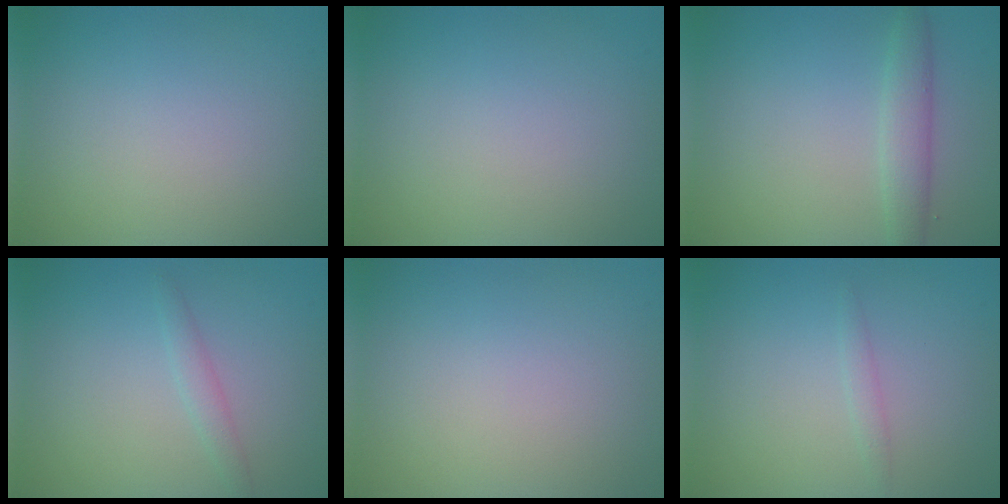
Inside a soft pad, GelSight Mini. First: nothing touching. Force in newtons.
{"total": 0.0}
{"total": 2.4, "press": 2.4, "slide": 0.1}
{"total": 1.2, "press": 1.2, "slide": 0.1}
{"total": 0.0}
{"total": 0.8, "press": 0.8, "slide": 0.1}